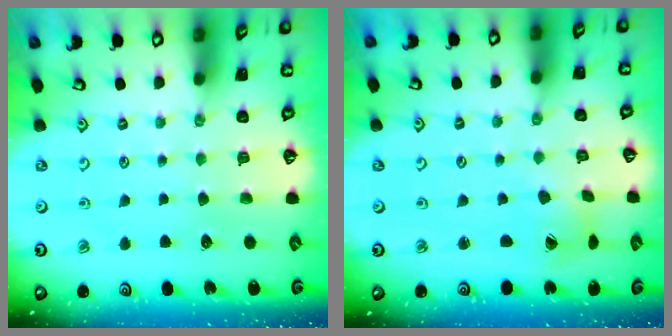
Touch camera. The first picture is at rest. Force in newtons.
{"total": 3.3, "press": 3.3, "slide": 0.5}